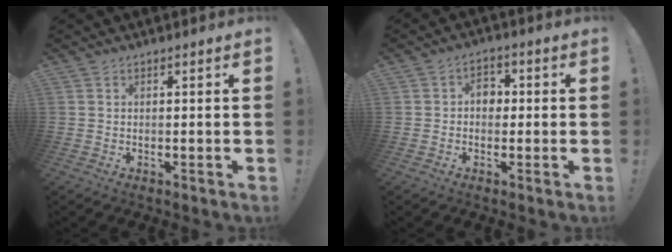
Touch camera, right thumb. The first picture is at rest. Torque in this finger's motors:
{"motor_torque": [0.39, 0.67, 0.39, -0.26, -0.03]}